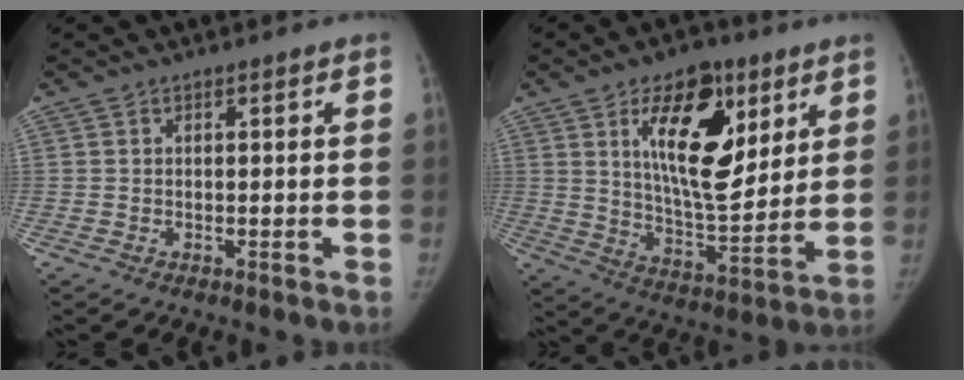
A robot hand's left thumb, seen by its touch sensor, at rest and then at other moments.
{"total": 18.6, "force": [7.7, 9.1, 14.3], "torque": [-0.175, -0.048, 0.132]}